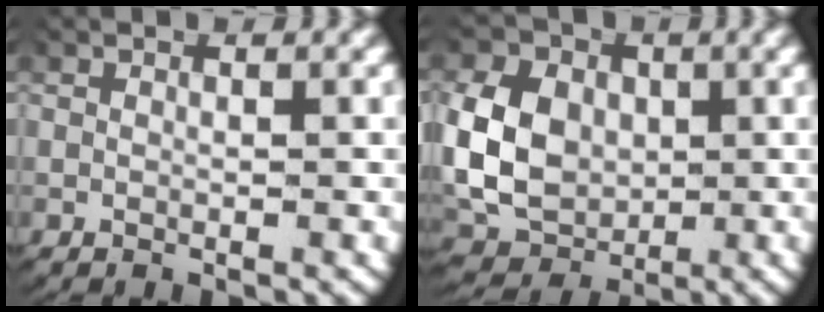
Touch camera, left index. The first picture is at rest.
{"total": 9.9, "force": [-0.5, 8.6, 4.9], "torque": [-0.115, -0.031, -0.001]}